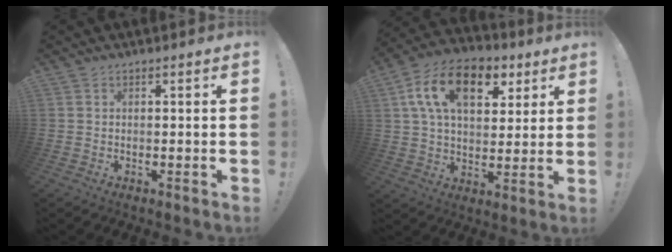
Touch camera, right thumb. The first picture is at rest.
{"total": 18.2, "force": [7.5, 11.0, 12.4], "torque": [-0.202, -0.017, 0.134]}